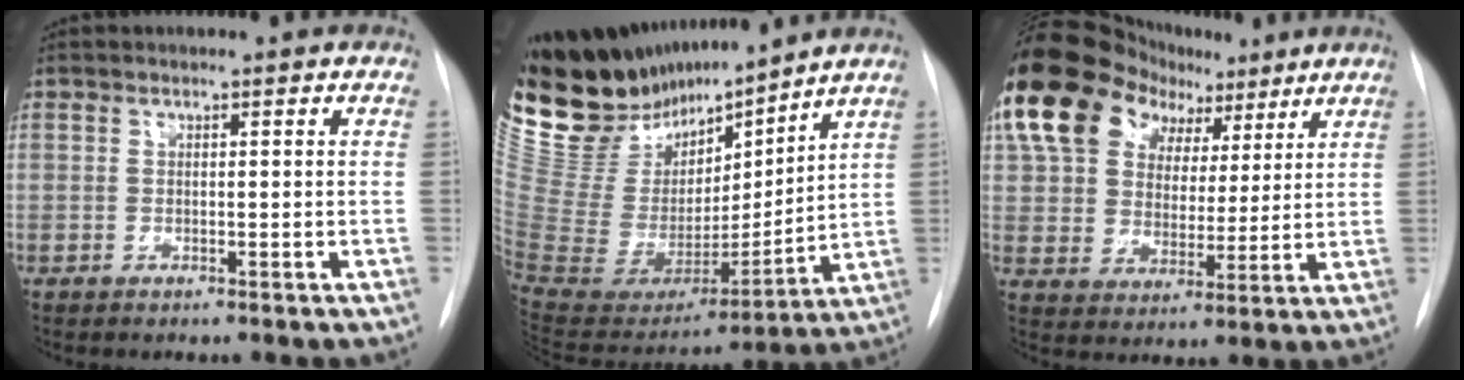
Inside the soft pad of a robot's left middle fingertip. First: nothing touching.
{"total": 22.1, "force": [19.0, 5.5, 9.7], "torque": [-0.174, -0.011, 0.354]}
{"total": 17.0, "force": [10.3, 10.9, 8.0], "torque": [-0.140, 0.063, 0.180]}